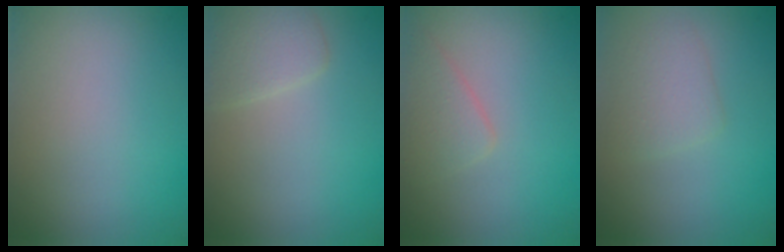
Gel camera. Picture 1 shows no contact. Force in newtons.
{"total": 2.1, "press": 2.1, "slide": 0.2}
{"total": 2.2, "press": 2.1, "slide": 0.2}
{"total": 2.1, "press": 2.1, "slide": 0.1}